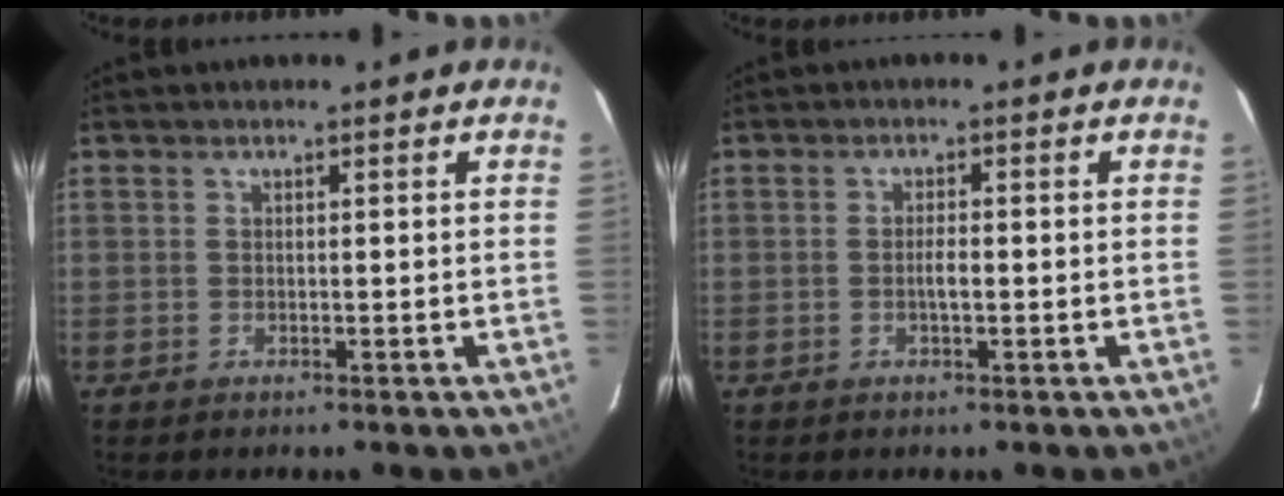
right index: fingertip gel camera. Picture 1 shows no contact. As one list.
[{"total": 2.1, "force": [-0.5, 0.5, 2.0], "torque": [-0.038, 0.002, -0.009]}]